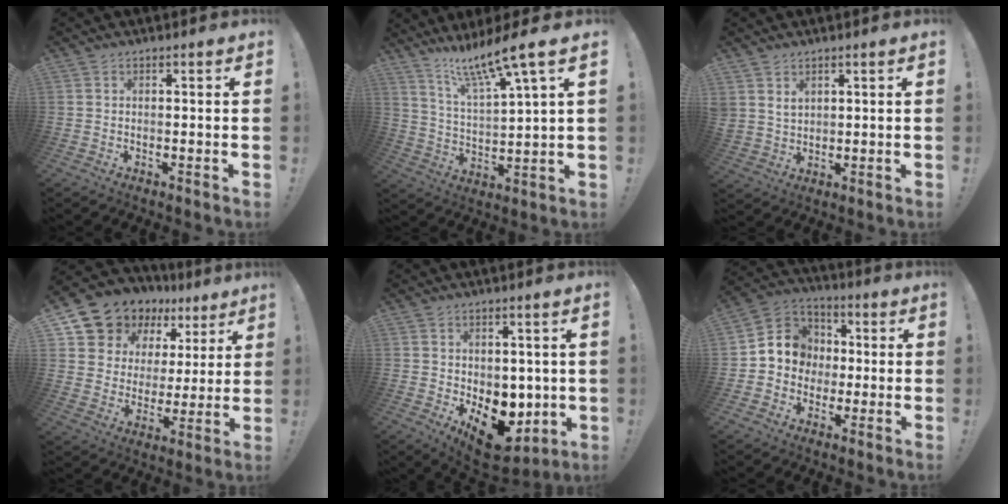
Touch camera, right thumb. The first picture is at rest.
{"total": 13.1, "force": [10.3, 0.8, 8.1], "torque": [-0.149, -0.068, 0.167]}
{"total": 4.0, "force": [2.6, 2.9, 0.9], "torque": [-0.012, -0.015, 0.049]}
{"total": 11.5, "force": [9.1, 6.9, 1.4], "torque": [-0.041, -0.079, 0.179]}
{"total": 14.3, "force": [-4.4, 10.1, 9.2], "torque": [-0.080, 0.023, -0.057]}
{"total": 9.6, "force": [-0.6, 9.2, 2.7], "torque": [-0.030, 0.012, -0.002]}